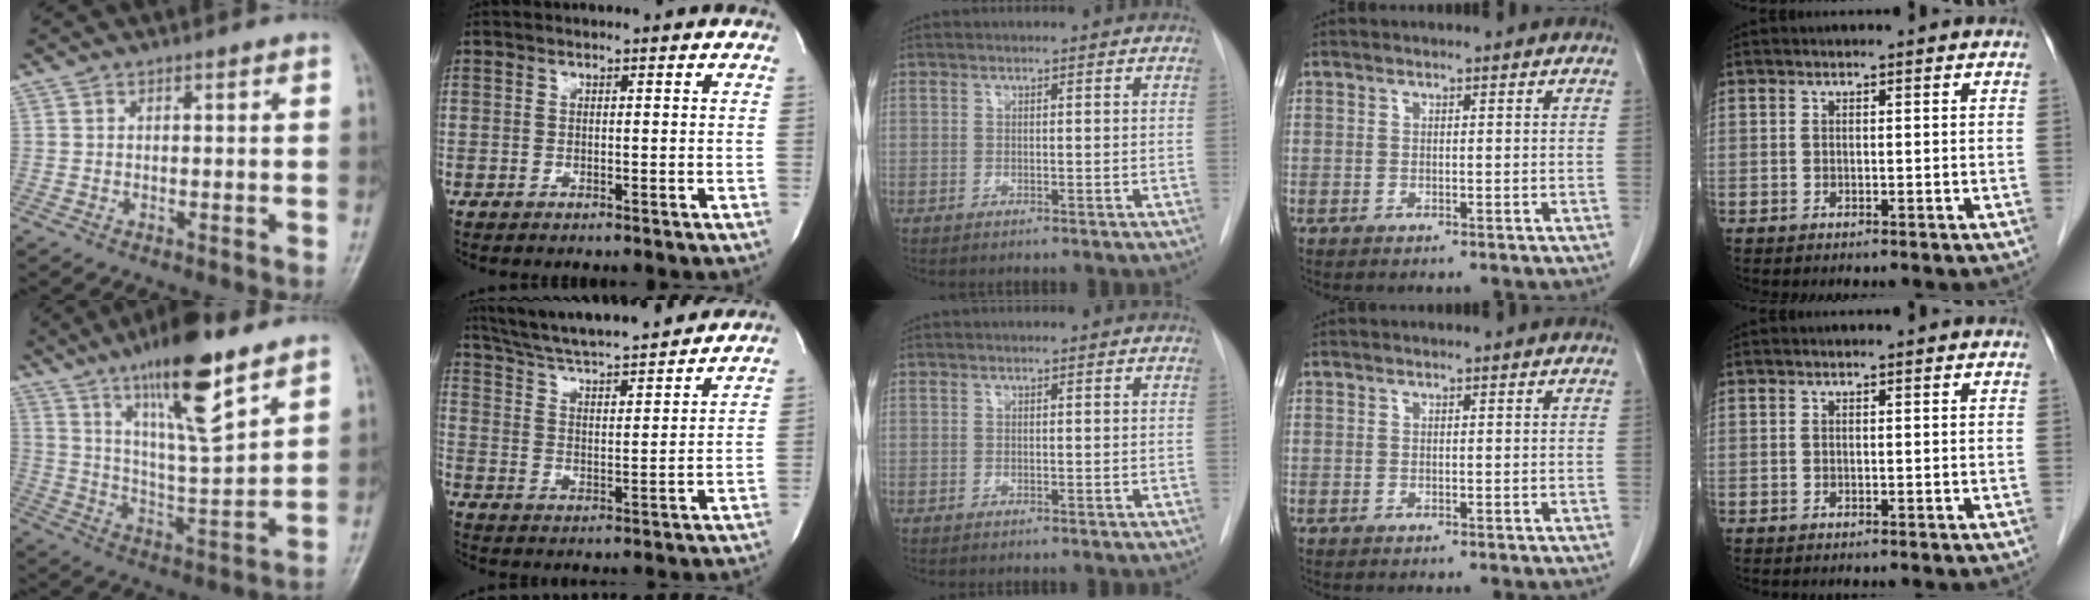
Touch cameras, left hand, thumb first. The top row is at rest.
{"thumb": {"total": 17.4, "force": [11.0, 3.3, 13.0], "torque": [-0.210, -0.058, 0.197]}, "index": {"total": 19.5, "force": [17.8, 1.5, 7.9], "torque": [-0.135, 0.012, 0.267]}}